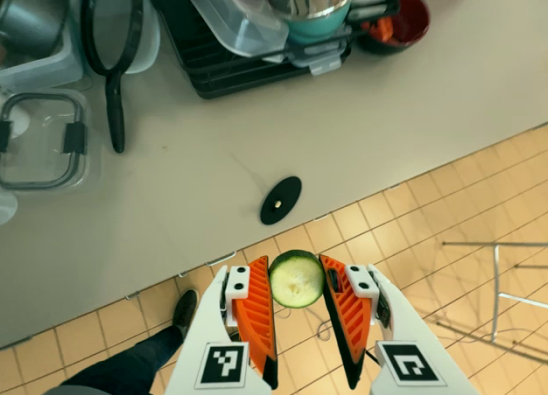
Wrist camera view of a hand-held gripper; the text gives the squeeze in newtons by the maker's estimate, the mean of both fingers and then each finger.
{"total": 9.8, "left": 10.0, "right": 9.7}